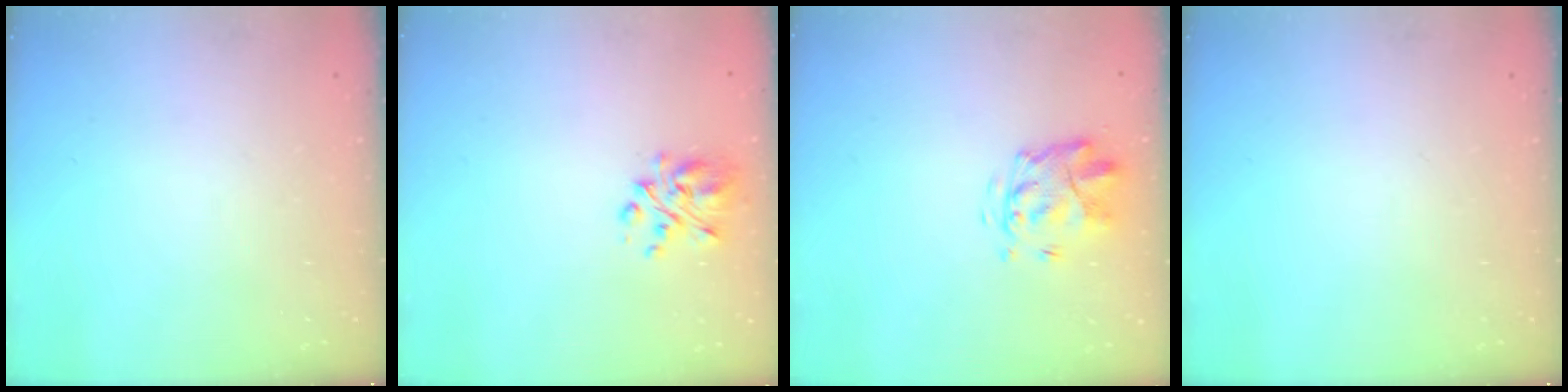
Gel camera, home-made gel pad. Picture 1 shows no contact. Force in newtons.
{"total": 5.3, "press": 5.1, "slide": 1.6}
{"total": 3.9, "press": 3.4, "slide": 1.8}
{"total": 0.0}